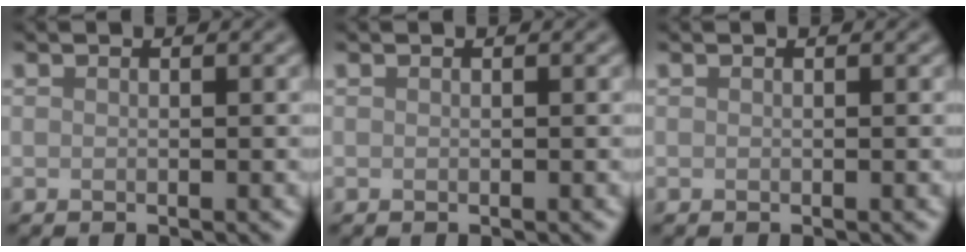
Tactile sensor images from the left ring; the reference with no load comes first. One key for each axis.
{"total": 0.0}
{"total": 0.0}